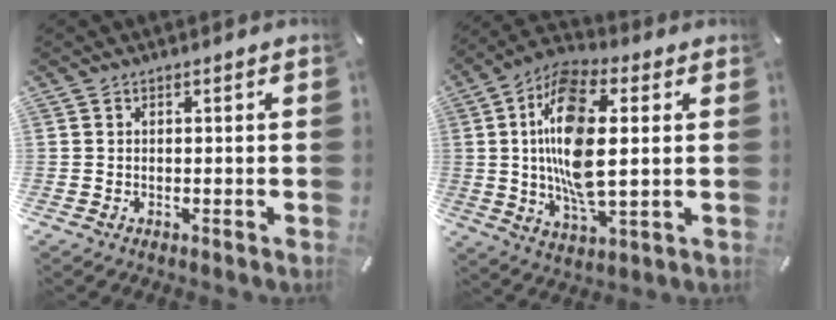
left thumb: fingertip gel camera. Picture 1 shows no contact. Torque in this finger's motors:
{"motor_torque": [0.46, 1.08, 1.43, 0.69, 0.22]}